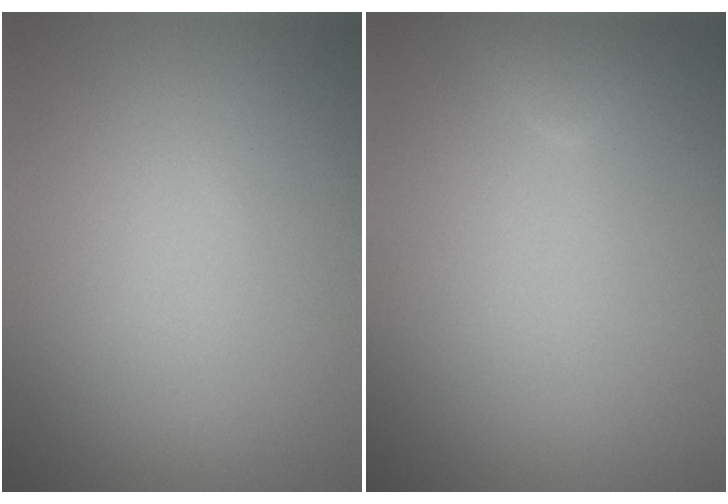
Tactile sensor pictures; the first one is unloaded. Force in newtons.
{"total": 1.1, "press": 1.1, "slide": 0.1}